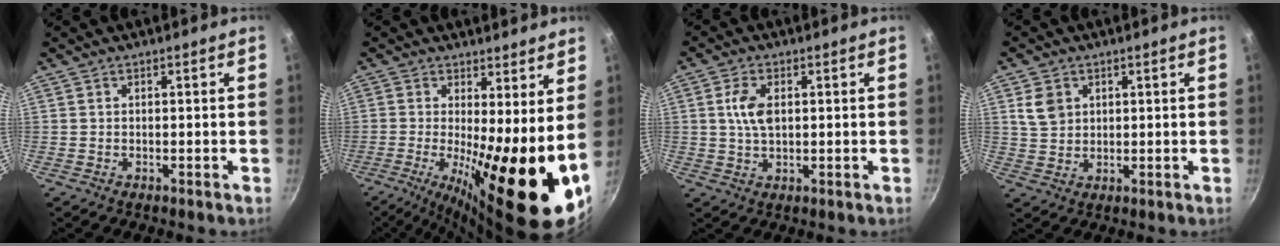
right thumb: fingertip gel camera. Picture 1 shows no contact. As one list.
[{"total": 16.5, "force": [-1.3, 4.0, 15.9], "torque": [-0.239, -0.021, -0.022]}, {"total": 5.5, "force": [0.9, 3.1, 4.4], "torque": [-0.078, 0.001, 0.018]}, {"total": 5.2, "force": [1.8, 4.1, 2.5], "torque": [-0.029, 0.000, 0.038]}]